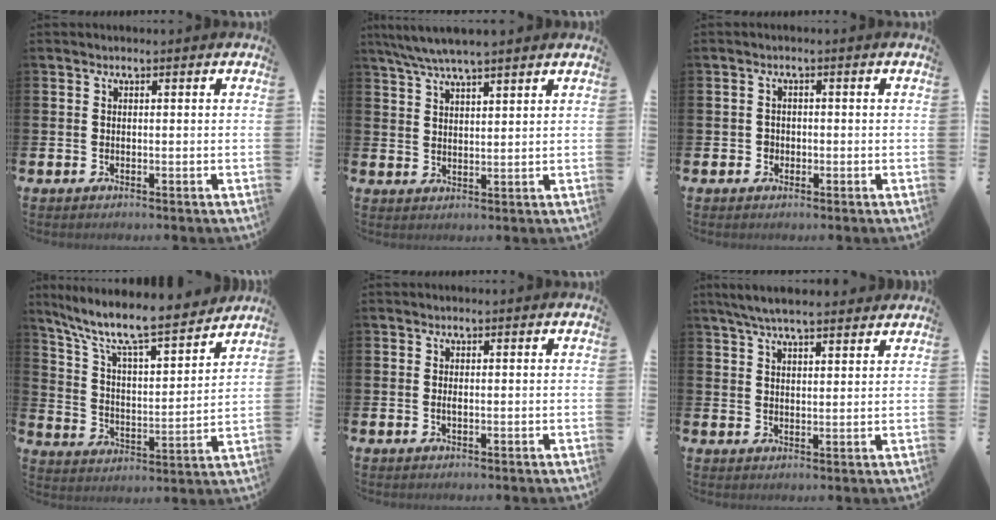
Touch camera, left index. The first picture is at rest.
{"total": 5.4, "force": [5.0, 0.4, 2.1], "torque": [-0.061, -0.012, 0.092]}
{"total": 1.4, "force": [-0.4, 1.3, 0.3], "torque": [-0.008, 0.007, -0.010]}
{"total": 9.4, "force": [8.4, 1.2, 4.2], "torque": [-0.112, -0.062, 0.137]}
{"total": 0.5, "force": [0.0, 0.1, 0.5], "torque": [-0.010, 0.000, 0.000]}
{"total": 5.7, "force": [5.3, 0.9, 2.1], "torque": [-0.052, -0.013, 0.096]}